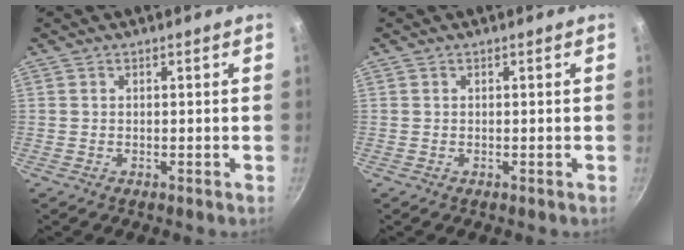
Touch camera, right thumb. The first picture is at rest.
{"total": 0.0}